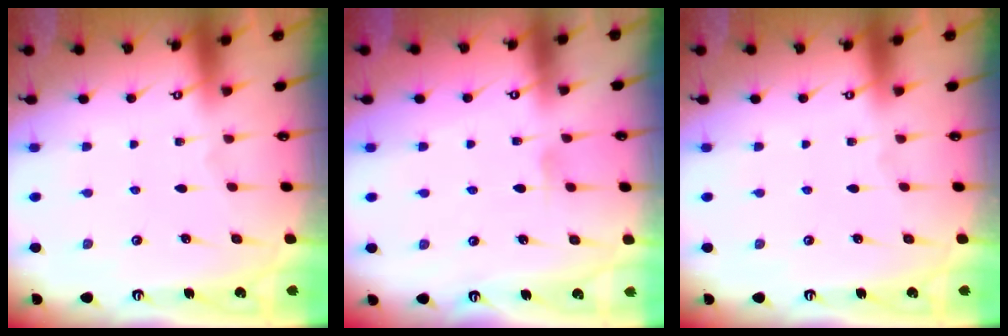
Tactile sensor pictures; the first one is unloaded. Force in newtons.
{"total": 3.3, "press": 3.2, "slide": 0.4}
{"total": 0.0}